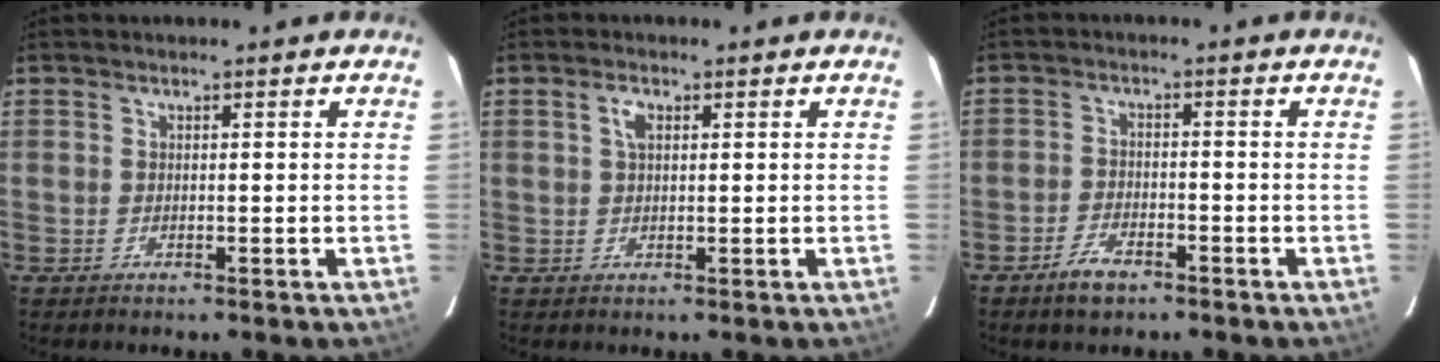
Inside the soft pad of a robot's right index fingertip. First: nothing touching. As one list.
[{"total": 2.3, "force": [0.8, 1.2, 1.8], "torque": [-0.035, 0.007, 0.015]}, {"total": 4.7, "force": [-3.4, 2.0, 2.6], "torque": [-0.063, -0.001, -0.062]}]